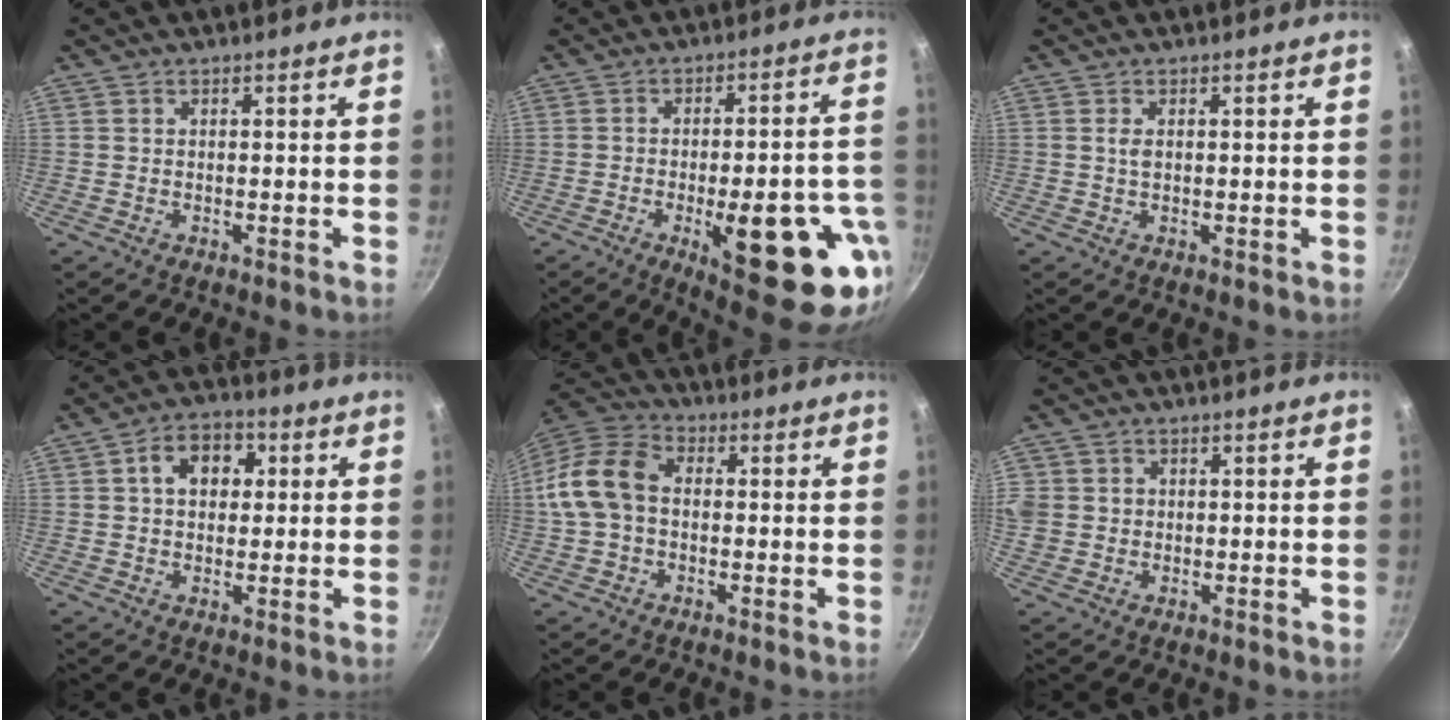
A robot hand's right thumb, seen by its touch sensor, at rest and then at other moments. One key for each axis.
{"total": 22.2, "fx": -7.8, "fy": 7.7, "fz": 19.3, "tx": -0.209, "ty": 0.017, "tz": -0.094}
{"total": 1.4, "fx": 0.3, "fy": 0.7, "fz": 1.2, "tx": -0.021, "ty": -0.002, "tz": 0.004}
{"total": 8.4, "fx": 2.0, "fy": 6.1, "fz": 5.4, "tx": -0.053, "ty": 0.012, "tz": 0.019}
{"total": 12.2, "fx": 0.1, "fy": 8.8, "fz": 8.4, "tx": -0.147, "ty": 0.034, "tz": -0.014}
{"total": 4.9, "fx": 0.1, "fy": 4.6, "fz": 1.7, "tx": -0.026, "ty": 0.009, "tz": 0.002}